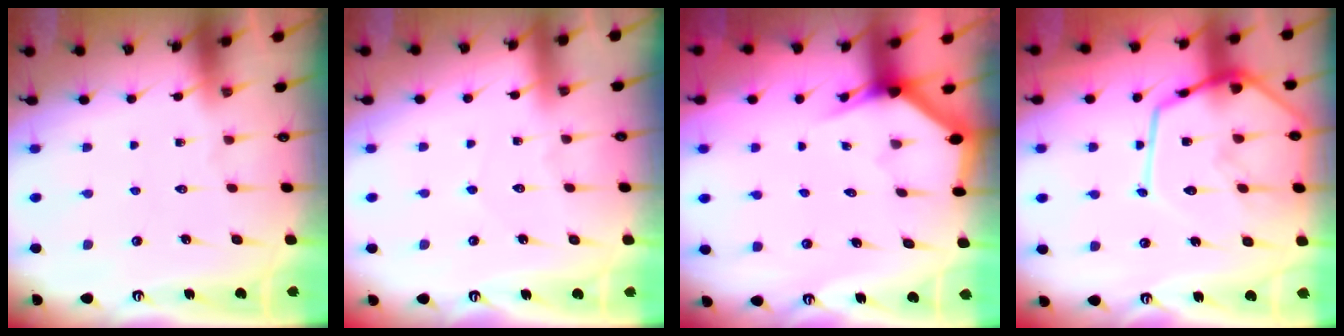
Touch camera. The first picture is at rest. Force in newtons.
{"total": 2.9, "press": 2.9, "slide": 0.4}
{"total": 2.9, "press": 2.9, "slide": 0.1}
{"total": 18.2, "press": 18.1, "slide": 1.7}